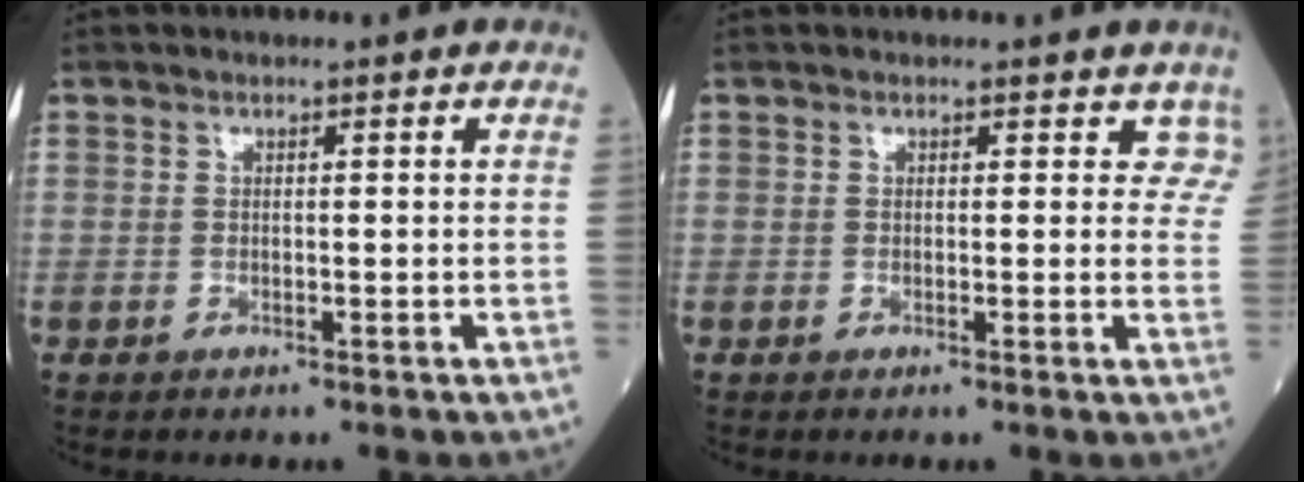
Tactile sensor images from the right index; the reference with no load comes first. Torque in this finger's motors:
{"motor_torque": [-0.02, 0.05, 0.00, 0.00]}